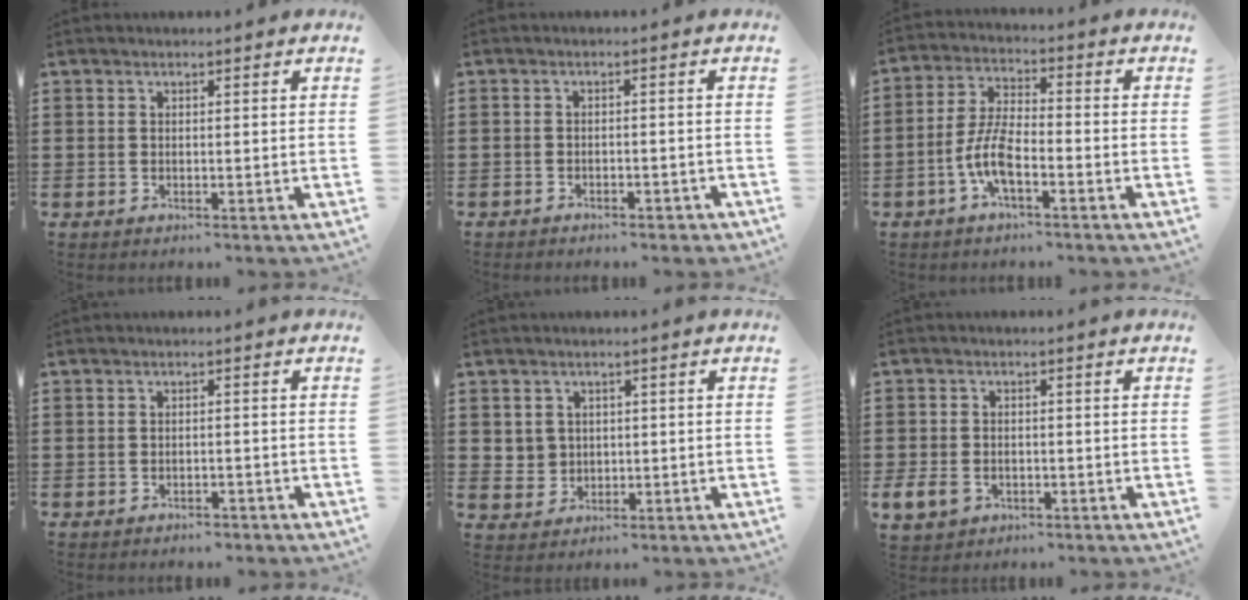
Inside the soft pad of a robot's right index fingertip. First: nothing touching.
{"total": 1.5, "force": [-1.5, 0.3, 0.2], "torque": [-0.011, 0.001, -0.031]}
{"total": 7.0, "force": [-3.1, 2.3, 5.8], "torque": [-0.146, -0.008, -0.066]}
{"total": 1.3, "force": [-1.2, 0.3, 0.1], "torque": [-0.009, 0.000, -0.027]}
{"total": 2.5, "force": [1.2, 2.2, 0.4], "torque": [-0.018, 0.009, 0.023]}
{"total": 2.8, "force": [-1.3, 2.2, 1.3], "torque": [-0.041, -0.006, -0.028]}